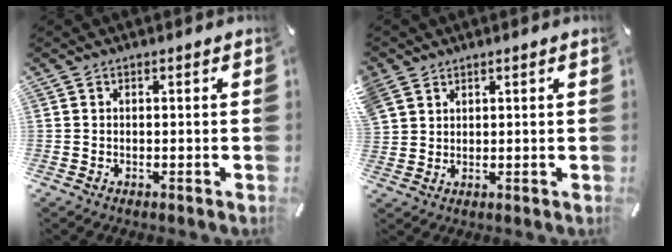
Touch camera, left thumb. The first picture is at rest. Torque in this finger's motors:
{"motor_torque": [0.28, 0.28, 0.72, -0.66, 0.24]}